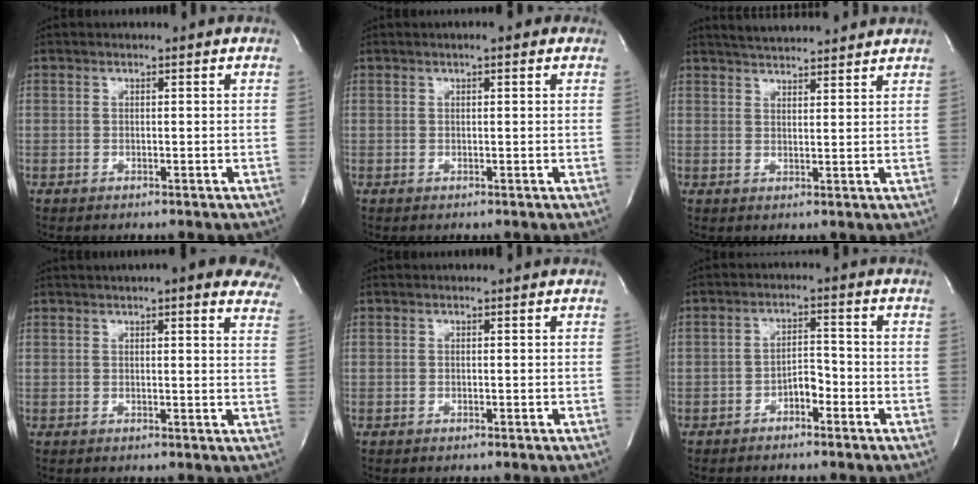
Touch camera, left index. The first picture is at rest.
{"total": 1.7, "force": [0.9, 0.5, 1.3], "torque": [-0.022, 0.006, 0.008]}
{"total": 8.8, "force": [8.2, 0.9, 3.0], "torque": [-0.055, 0.022, 0.117]}
{"total": 13.3, "force": [10.3, 2.5, 8.0], "torque": [-0.097, 0.014, 0.108]}
{"total": 0.0}
{"total": 3.2, "force": [-2.1, 1.4, 2.1], "torque": [-0.032, 0.010, -0.037]}